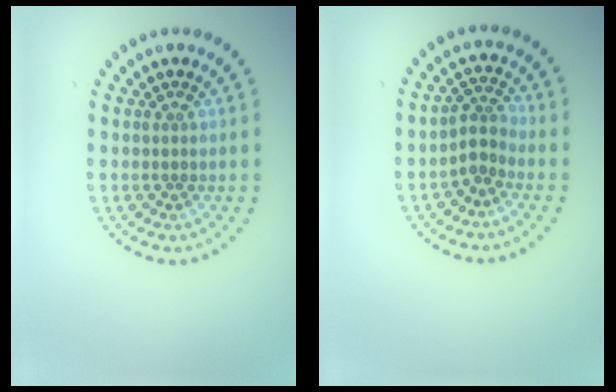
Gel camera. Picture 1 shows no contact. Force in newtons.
{"total": 2.0, "press": 1.5, "slide": 1.3}